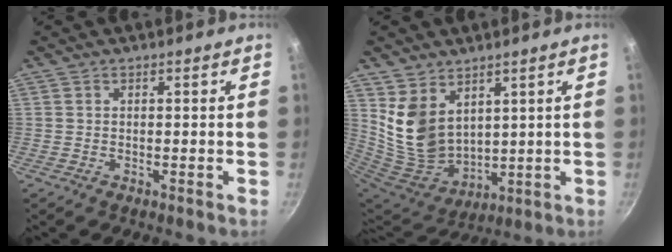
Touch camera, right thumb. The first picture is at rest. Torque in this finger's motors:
{"motor_torque": [-0.66, 1.80, 0.20, 0.00, 0.15]}